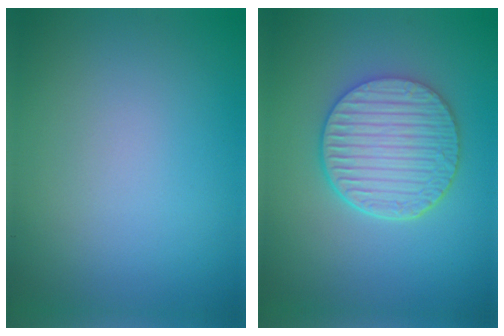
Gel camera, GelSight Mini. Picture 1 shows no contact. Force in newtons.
{"total": 6.0, "press": 4.7, "slide": 3.6}